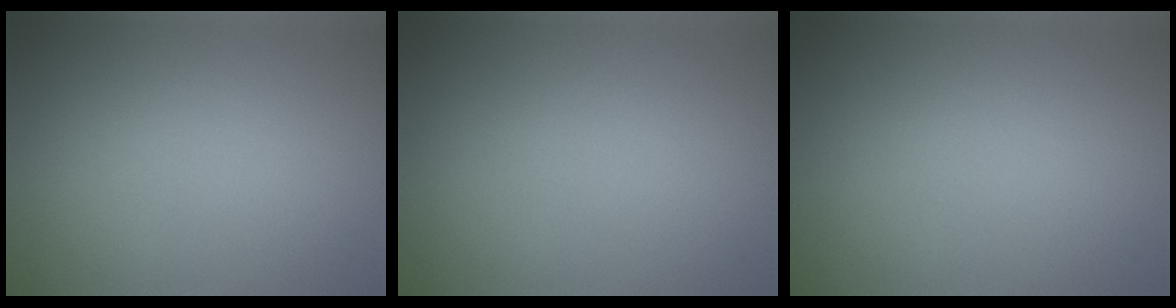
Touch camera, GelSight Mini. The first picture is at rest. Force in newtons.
{"total": 0.0}
{"total": 0.0}